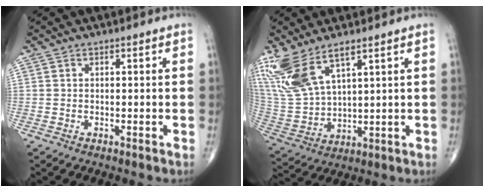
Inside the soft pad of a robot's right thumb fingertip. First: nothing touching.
{"total": 12.9, "force": [7.9, 4.7, 9.0], "torque": [-0.202, -0.028, 0.180]}